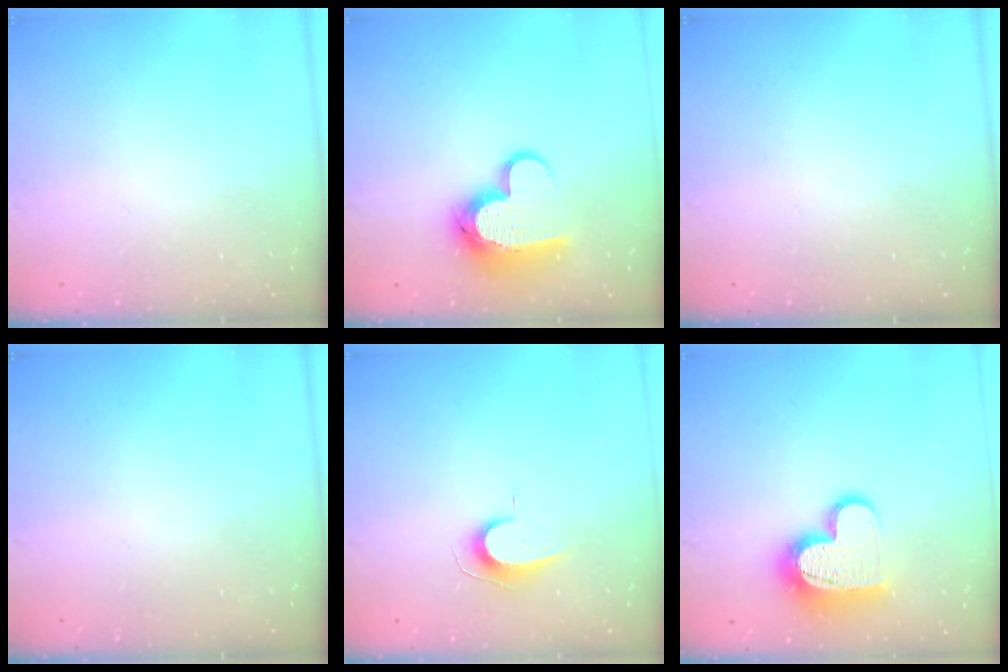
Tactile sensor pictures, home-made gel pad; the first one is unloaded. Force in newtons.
{"total": 13.2, "press": 13.2, "slide": 0.9}
{"total": 0.0}
{"total": 0.0}
{"total": 7.0, "press": 7.0, "slide": 0.7}
{"total": 14.7, "press": 14.6, "slide": 1.1}